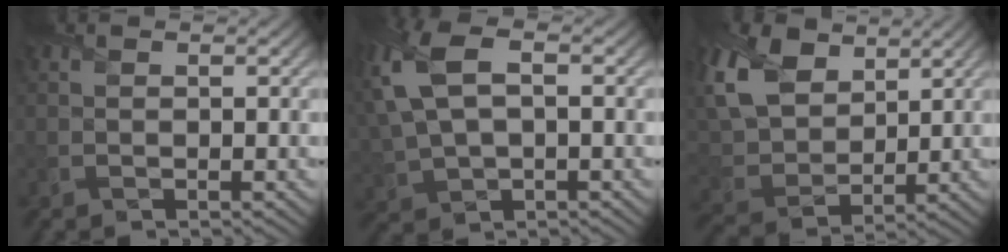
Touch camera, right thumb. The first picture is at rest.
{"total": 11.3, "force": [2.8, 6.4, 8.9], "torque": [-0.245, 0.010, 0.058]}
{"total": 12.1, "force": [6.2, 7.7, 7.0], "torque": [-0.205, 0.026, 0.114]}